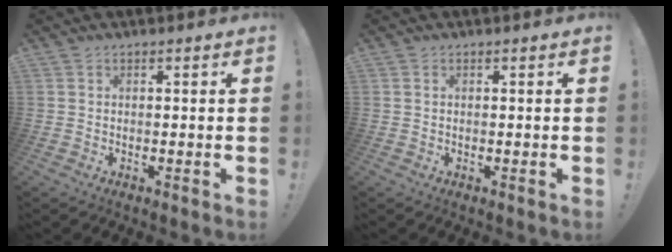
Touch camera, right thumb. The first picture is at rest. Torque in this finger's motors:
{"motor_torque": [0.01, -0.01, 0.09, 0.04, 0.00]}